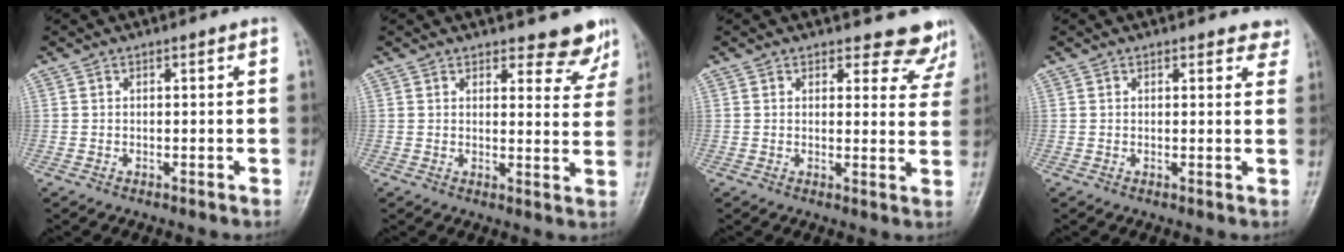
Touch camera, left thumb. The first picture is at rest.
{"total": 7.5, "force": [7.0, 2.7, 0.5], "torque": [0.036, -0.049, 0.062]}
{"total": 7.8, "force": [7.2, 2.9, 0.1], "torque": [0.047, -0.049, 0.060]}
{"total": 3.3, "force": [2.8, 1.5, 0.6], "torque": [0.024, -0.012, 0.017]}